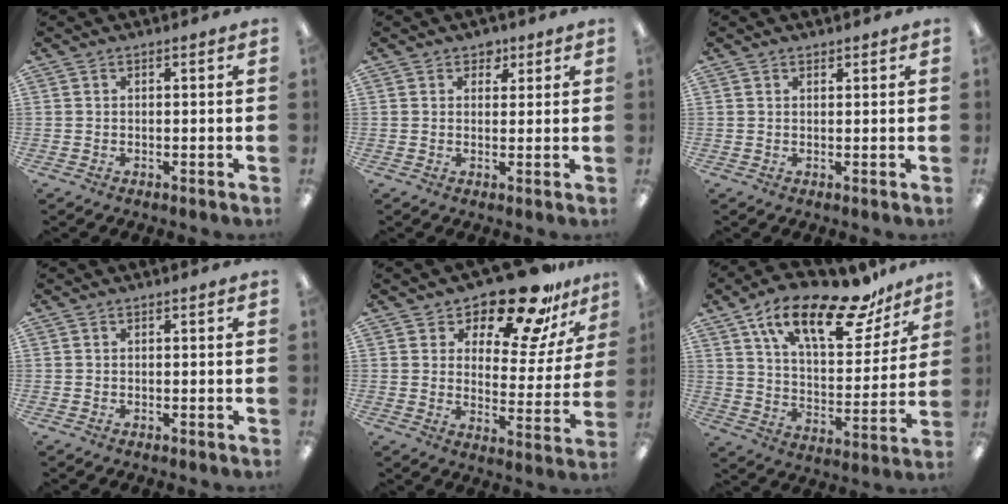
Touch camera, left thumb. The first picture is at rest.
{"total": 2.8, "force": [1.8, 2.0, 0.7], "torque": [0.005, -0.005, 0.029]}
{"total": 0.9, "force": [0.8, 0.4, 0.2], "torque": [-0.004, 0.001, 0.014]}
{"total": 0.0}
{"total": 17.4, "force": [14.5, 5.7, 7.9], "torque": [-0.120, -0.111, 0.246]}
{"total": 20.6, "force": [13.7, 8.1, 13.0], "torque": [-0.209, -0.076, 0.230]}